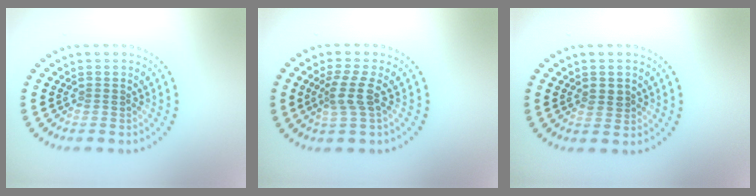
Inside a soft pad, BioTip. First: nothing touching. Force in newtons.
{"total": 2.5, "press": 2.0, "slide": 1.5}
{"total": 1.4, "press": 1.4, "slide": 0.3}